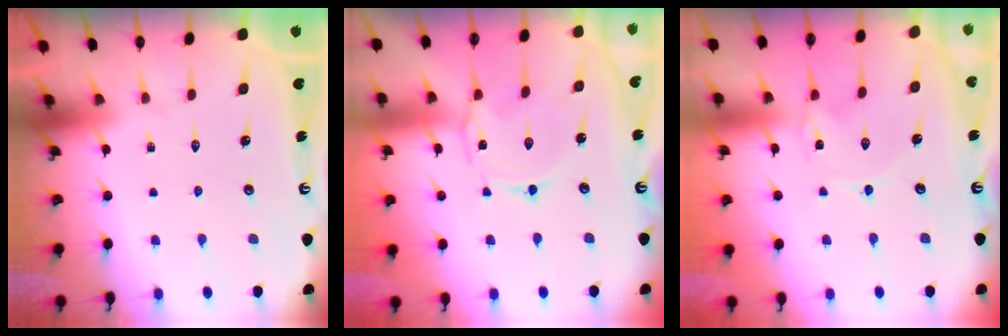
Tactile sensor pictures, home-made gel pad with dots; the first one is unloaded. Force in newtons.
{"total": 2.4, "press": 2.4, "slide": 0.4}
{"total": 0.0}